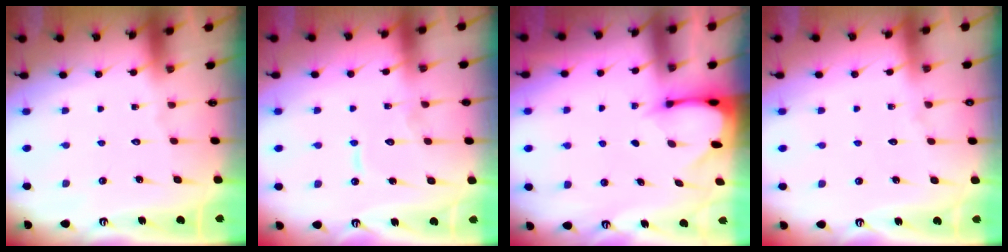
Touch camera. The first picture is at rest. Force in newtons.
{"total": 7.4, "press": 7.4, "slide": 0.8}
{"total": 2.3, "press": 2.3, "slide": 0.3}
{"total": 3.3, "press": 3.3, "slide": 0.6}